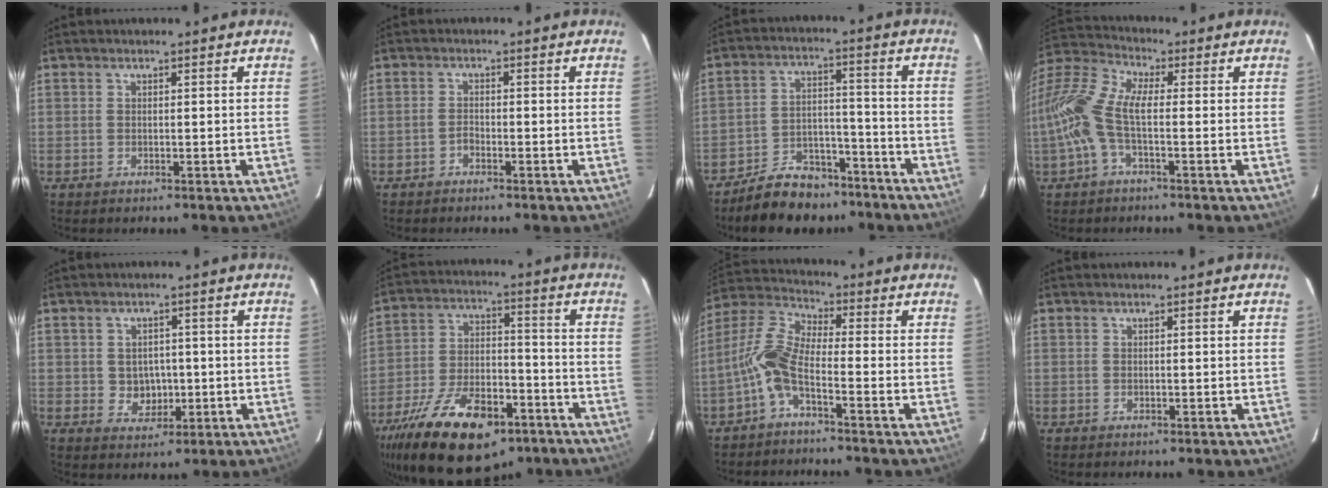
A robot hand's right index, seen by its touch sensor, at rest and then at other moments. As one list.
[{"total": 1.8, "force": [-1.4, 0.8, 0.7], "torque": [-0.014, 0.004, -0.026]}, {"total": 12.4, "force": [-10.2, 5.9, 3.8], "torque": [-0.090, 0.026, -0.148]}, {"total": 11.8, "force": [-1.8, 4.3, 10.8], "torque": [-0.234, 0.011, -0.045]}, {"total": 4.5, "force": [-0.3, 4.1, 1.9], "torque": [-0.037, 0.007, 0.007]}, {"total": 23.6, "force": [-14.8, 10.8, 14.8], "torque": [-0.290, -0.021, -0.230]}, {"total": 7.3, "force": [-3.2, 1.9, 6.3], "torque": [-0.151, 0.015, -0.069]}, {"total": 0.0}]